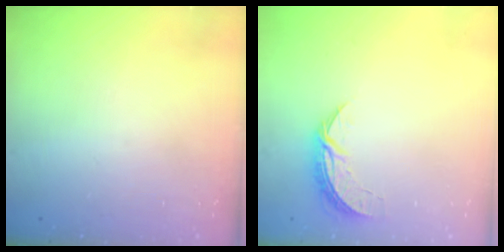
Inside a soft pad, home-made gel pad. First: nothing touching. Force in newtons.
{"total": 6.6, "press": 6.5, "slide": 0.4}